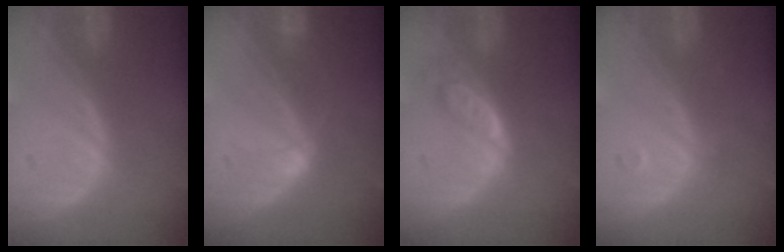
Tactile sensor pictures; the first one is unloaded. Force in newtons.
{"total": 2.5, "press": 2.5, "slide": 0.1}
{"total": 4.9, "press": 4.6, "slide": 1.8}
{"total": 0.8, "press": 0.8, "slide": 0.1}